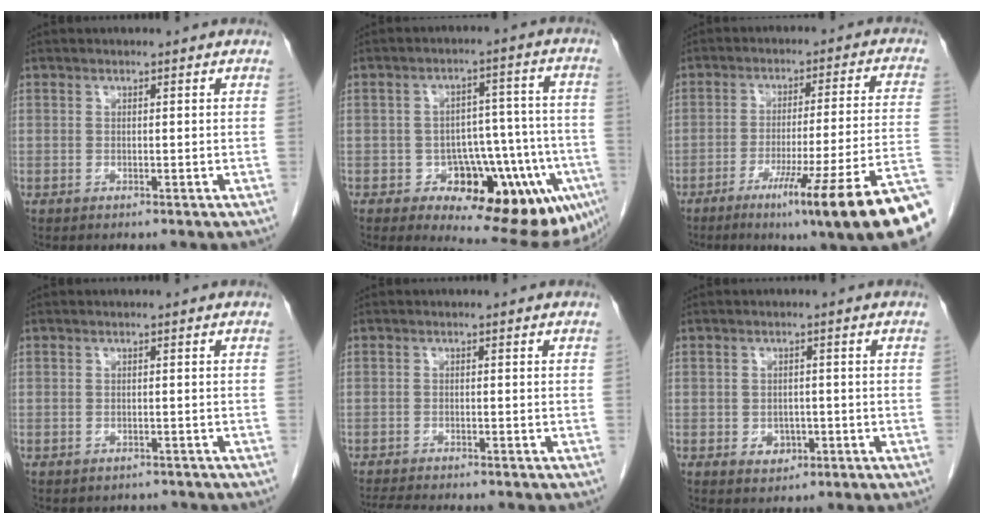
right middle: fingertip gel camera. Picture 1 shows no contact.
{"total": 17.1, "force": [-7.5, 6.8, 13.8], "torque": [-0.111, 0.025, -0.083]}
{"total": 19.3, "force": [-11.2, -1.0, 15.7], "torque": [-0.163, -0.021, -0.166]}
{"total": 2.3, "force": [-2.1, 1.0, 0.0], "torque": [-0.005, 0.000, -0.027]}
{"total": 6.5, "force": [-5.8, 0.7, 2.8], "torque": [-0.045, -0.015, -0.090]}
{"total": 3.1, "force": [-1.3, 2.4, 1.7], "torque": [-0.022, 0.002, -0.010]}